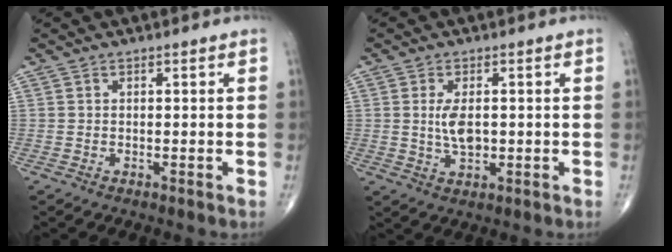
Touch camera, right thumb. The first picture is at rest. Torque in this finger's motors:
{"motor_torque": [-0.41, 0.18, 0.14, 0.05, 0.03]}